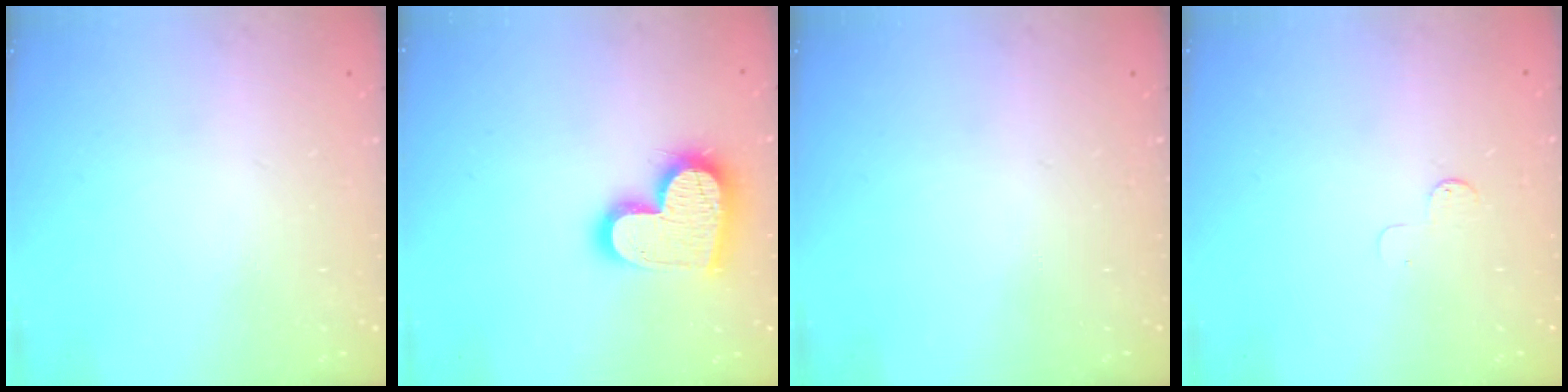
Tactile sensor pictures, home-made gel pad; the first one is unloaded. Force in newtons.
{"total": 16.7, "press": 16.7, "slide": 1.1}
{"total": 0.0}
{"total": 2.6, "press": 2.6, "slide": 0.3}